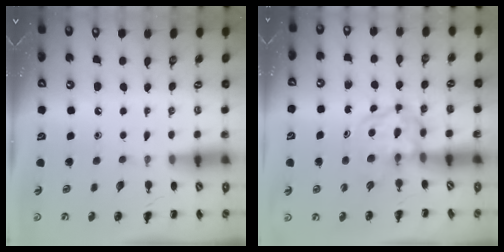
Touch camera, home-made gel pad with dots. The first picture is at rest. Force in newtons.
{"total": 3.9, "press": 3.9, "slide": 0.5}